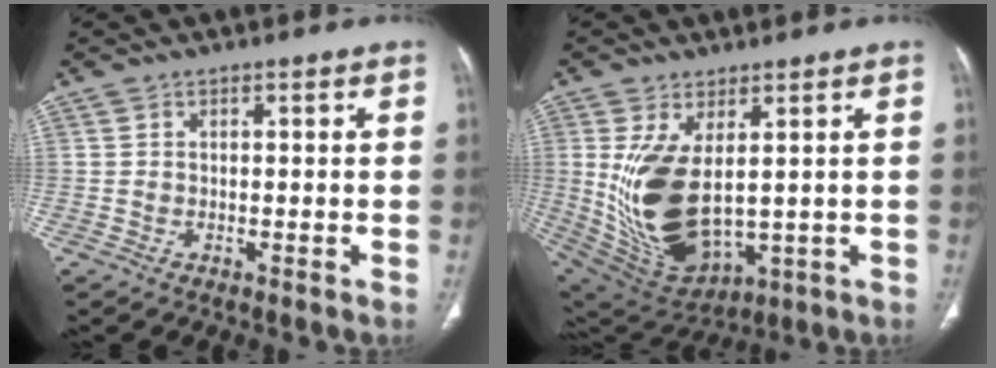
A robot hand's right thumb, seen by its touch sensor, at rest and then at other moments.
{"total": 15.2, "force": [1.6, 7.8, 12.9], "torque": [-0.243, -0.021, 0.064]}